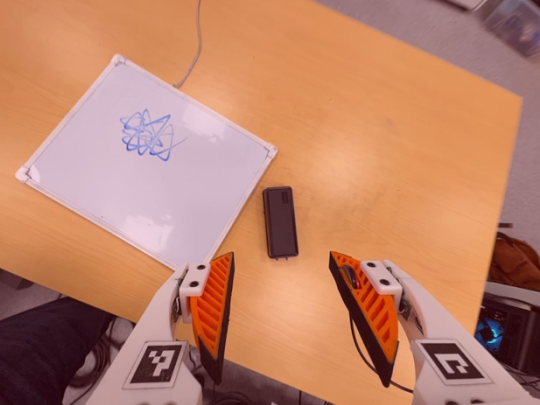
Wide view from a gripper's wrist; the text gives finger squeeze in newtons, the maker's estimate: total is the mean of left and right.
{"total": 0.0}